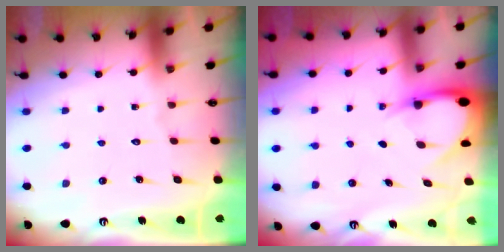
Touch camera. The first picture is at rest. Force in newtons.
{"total": 4.7, "press": 4.6, "slide": 0.8}